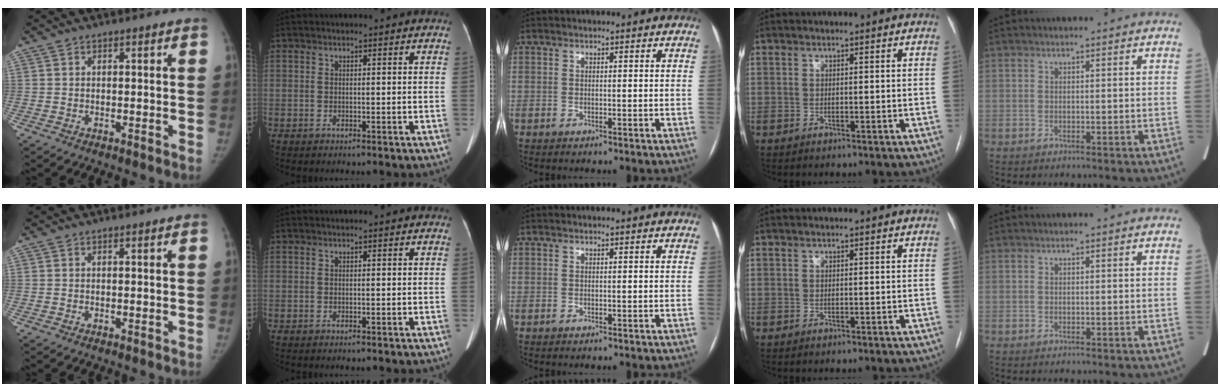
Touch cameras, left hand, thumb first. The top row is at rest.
{}